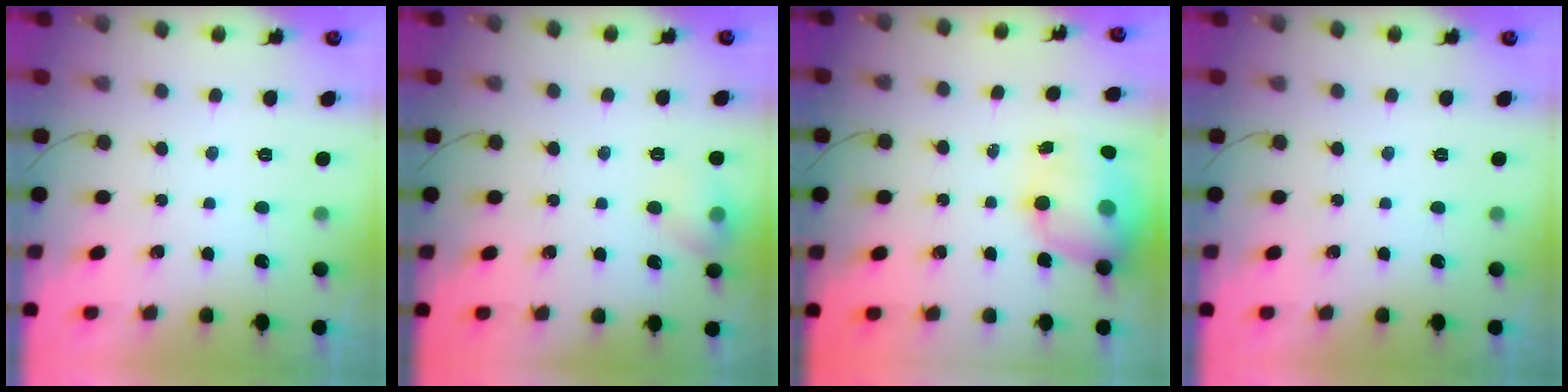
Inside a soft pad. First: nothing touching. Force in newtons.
{"total": 8.5, "press": 8.3, "slide": 1.5}
{"total": 12.7, "press": 12.2, "slide": 3.4}
{"total": 0.0}